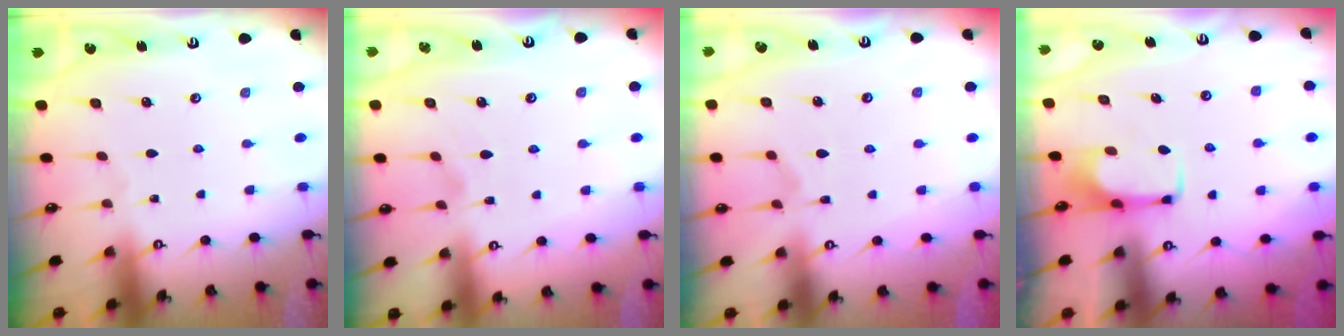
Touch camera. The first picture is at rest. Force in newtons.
{"total": 1.1, "press": 0.6, "slide": 1.0}
{"total": 7.5, "press": 7.4, "slide": 1.5}
{"total": 1.7, "press": 1.7, "slide": 0.4}